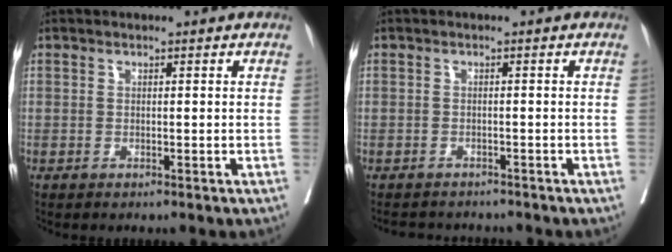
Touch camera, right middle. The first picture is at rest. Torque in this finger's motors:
{"motor_torque": [0.20, -0.45, 0.03, 0.01]}